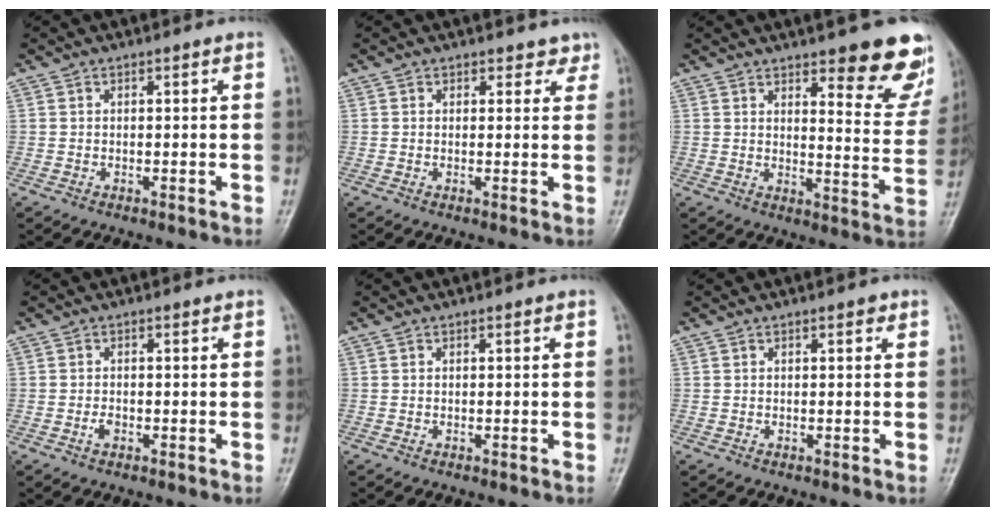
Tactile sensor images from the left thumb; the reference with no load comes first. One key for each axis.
{"total": 2.2, "fx": 1.7, "fy": 1.4, "fz": 0.3, "tx": 0.023, "ty": -0.008, "tz": 0.013}
{"total": 14.3, "fx": 9.3, "fy": 4.2, "fz": 10.0, "tx": -0.076, "ty": -0.061, "tz": 0.117}
{"total": 1.3, "fx": -0.5, "fy": 0.8, "fz": 0.9, "tx": -0.015, "ty": 0.001, "tz": -0.010}
{"total": 0.0}
{"total": 0.9, "fx": 0.5, "fy": 0.4, "fz": 0.6, "tx": -0.004, "ty": 0.000, "tz": 0.004}